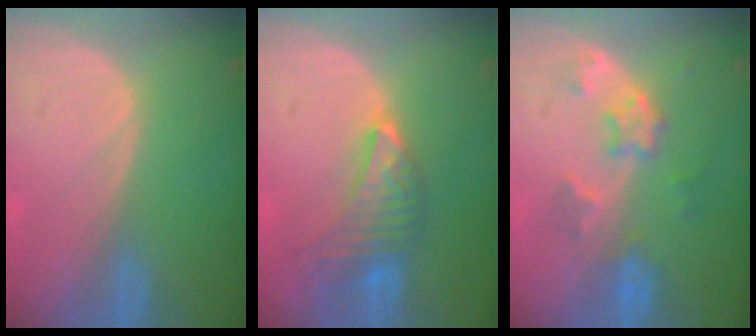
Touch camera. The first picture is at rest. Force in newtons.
{"total": 7.0, "press": 6.9, "slide": 1.1}
{"total": 6.1, "press": 5.5, "slide": 2.7}